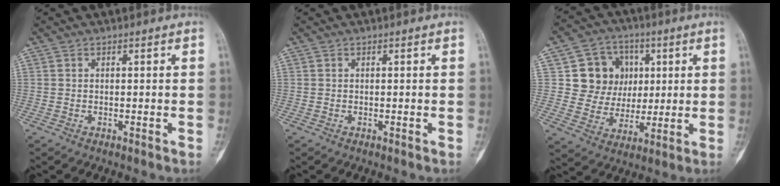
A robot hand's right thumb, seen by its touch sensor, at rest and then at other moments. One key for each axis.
{"total": 0.0}
{"total": 12.2, "fx": 2.9, "fy": 11.1, "fz": 4.1, "tx": -0.014, "ty": 0.001, "tz": 0.055}